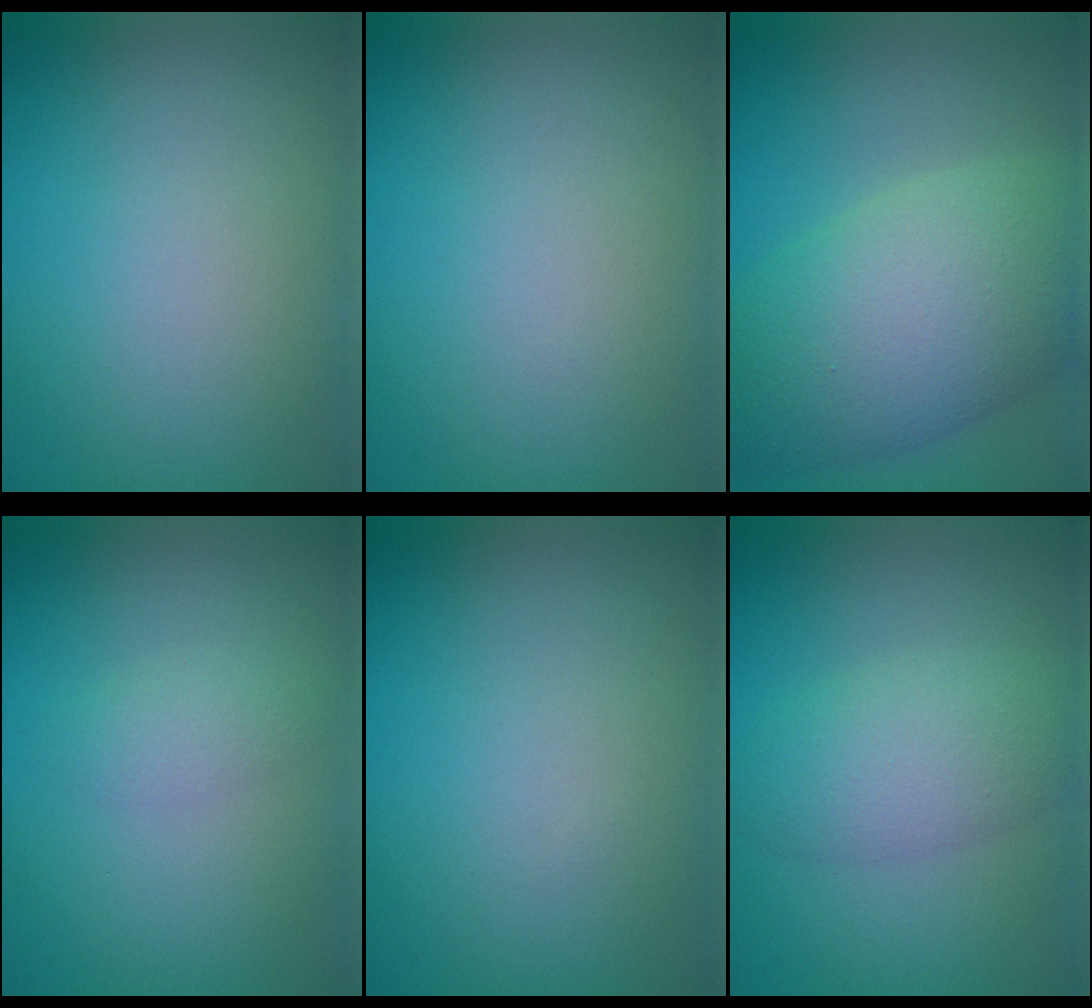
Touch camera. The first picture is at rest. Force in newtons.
{"total": 0.0}
{"total": 9.6, "press": 9.6, "slide": 0.4}
{"total": 1.4, "press": 1.4, "slide": 0.0}
{"total": 0.0}
{"total": 4.0, "press": 3.9, "slide": 0.2}